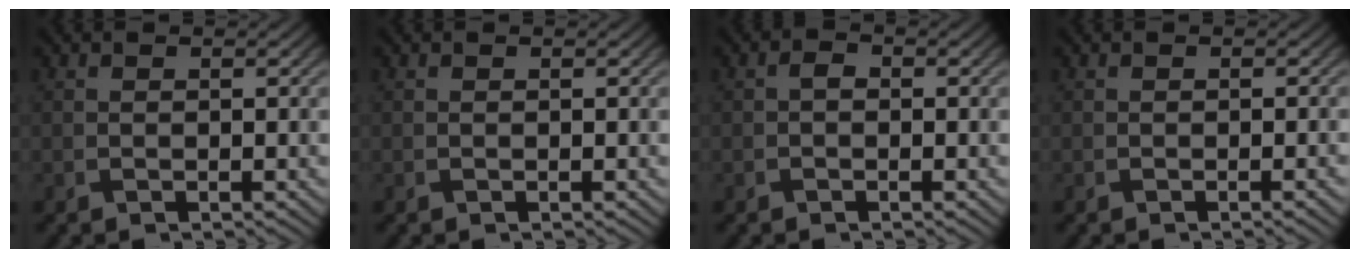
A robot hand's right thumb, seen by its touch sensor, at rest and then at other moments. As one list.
[{"total": 0.0}, {"total": 1.1, "force": [-0.3, 0.8, 0.7], "torque": [-0.013, 0.002, -0.009]}, {"total": 1.0, "force": [-0.3, 0.1, 0.9], "torque": [-0.010, 0.002, -0.008]}]